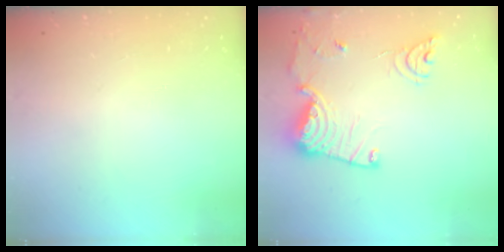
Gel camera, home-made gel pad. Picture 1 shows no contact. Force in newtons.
{"total": 15.7, "press": 15.6, "slide": 1.7}